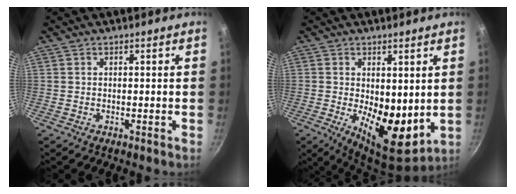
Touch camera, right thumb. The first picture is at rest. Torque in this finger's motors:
{"motor_torque": [-0.59, 1.28, 0.06, 0.07, 0.13]}